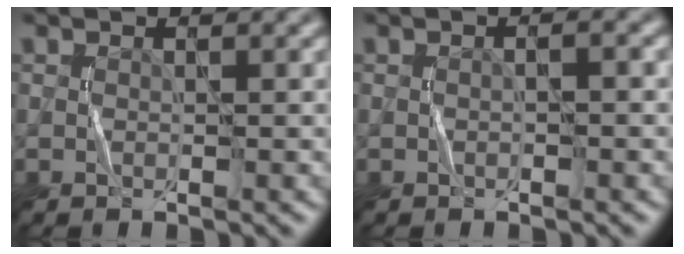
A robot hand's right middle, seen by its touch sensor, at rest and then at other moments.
{"total": 1.2, "force": [0.2, 0.4, 1.1], "torque": [-0.008, -0.006, -0.002]}